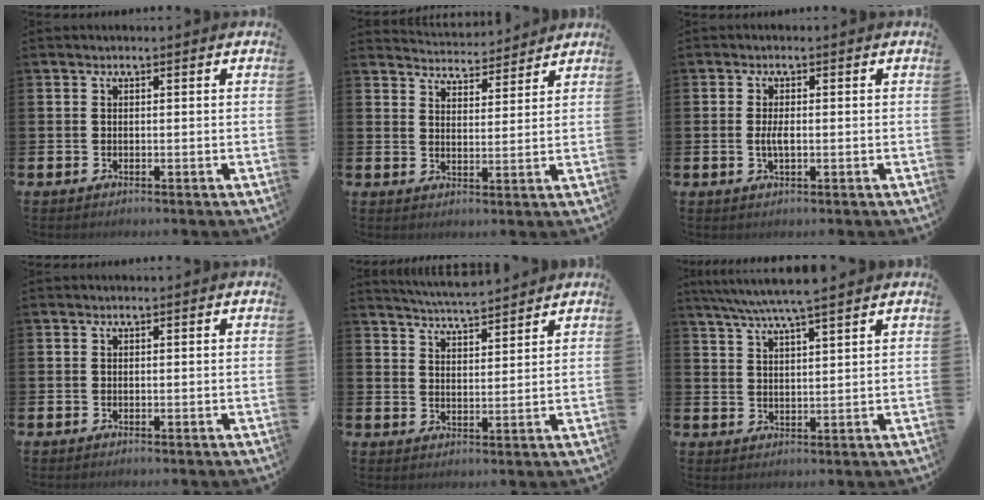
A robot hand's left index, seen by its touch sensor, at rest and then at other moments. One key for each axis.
{"total": 4.4, "fx": 4.4, "fy": 0.6, "fz": -0.2, "tx": -0.010, "ty": -0.029, "tz": 0.078}
{"total": 2.2, "fx": -0.2, "fy": 0.8, "fz": 2.0, "tx": -0.037, "ty": 0.000, "tz": -0.005}
{"total": 0.0}
{"total": 5.2, "fx": 5.2, "fy": 0.1, "fz": 0.4, "tx": -0.022, "ty": -0.031, "tz": 0.094}
{"total": 6.2, "fx": 5.6, "fy": 0.2, "fz": 2.6, "tx": -0.064, "ty": -0.018, "tz": 0.100}